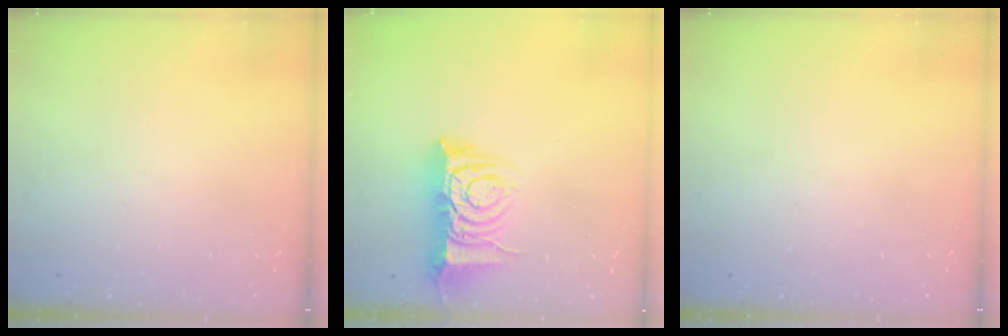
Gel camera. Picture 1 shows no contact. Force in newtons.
{"total": 10.2, "press": 10.1, "slide": 1.3}
{"total": 0.0}